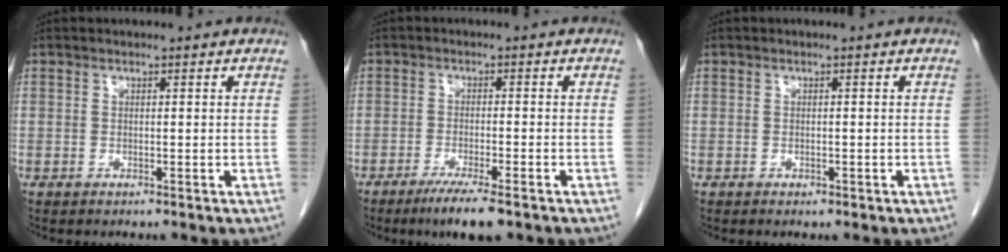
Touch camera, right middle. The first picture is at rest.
{"total": 6.1, "force": [-4.2, 0.5, 4.4], "torque": [-0.071, -0.014, -0.066]}
{"total": 0.6, "force": [-0.3, 0.4, 0.3], "torque": [-0.004, 0.001, 0.000]}